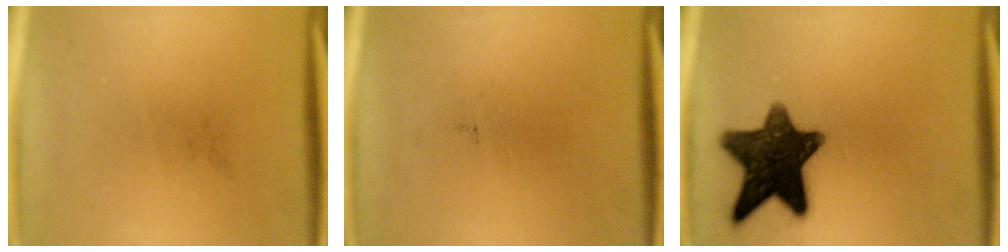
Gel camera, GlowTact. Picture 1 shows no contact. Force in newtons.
{"total": 0.0}
{"total": 13.9}